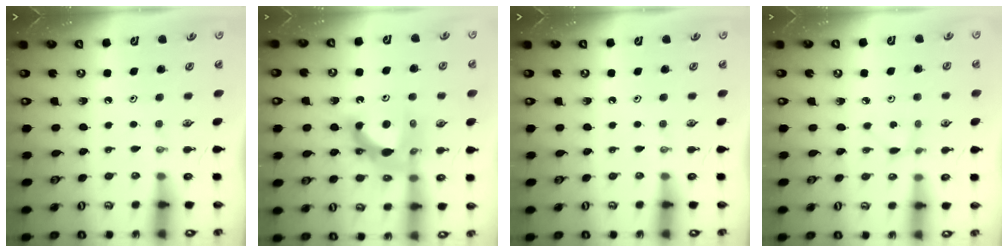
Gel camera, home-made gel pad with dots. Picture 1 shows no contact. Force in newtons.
{"total": 12.4, "press": 12.2, "slide": 2.4}
{"total": 0.0}
{"total": 1.1, "press": 1.1, "slide": 0.1}